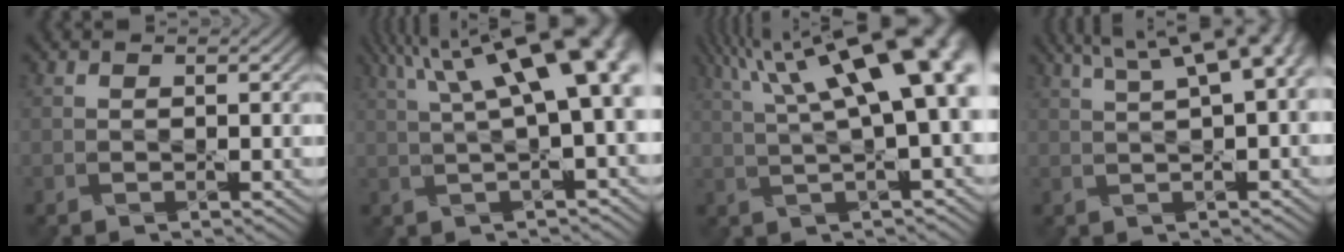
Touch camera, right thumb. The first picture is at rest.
{"total": 16.1, "force": [5.8, 4.9, 14.2], "torque": [-0.191, 0.051, 0.093]}
{"total": 17.6, "force": [6.8, 5.3, 15.3], "torque": [-0.219, 0.053, 0.111]}
{"total": 10.9, "force": [4.7, 3.5, 9.2], "torque": [-0.121, 0.040, 0.054]}